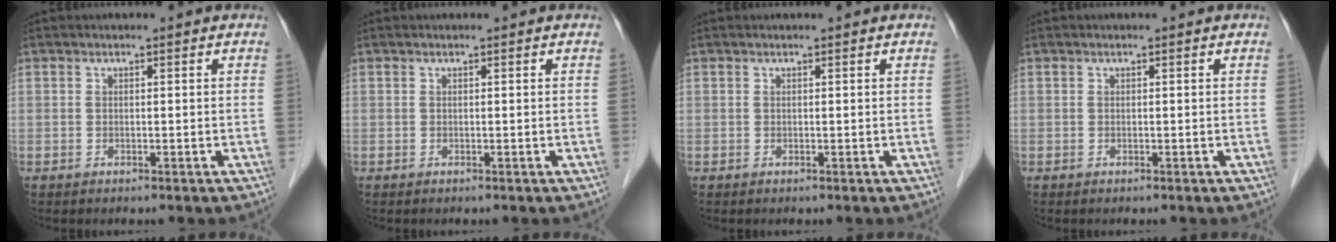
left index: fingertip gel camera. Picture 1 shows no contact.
{"total": 0.0}
{"total": 0.0}
{"total": 0.0}